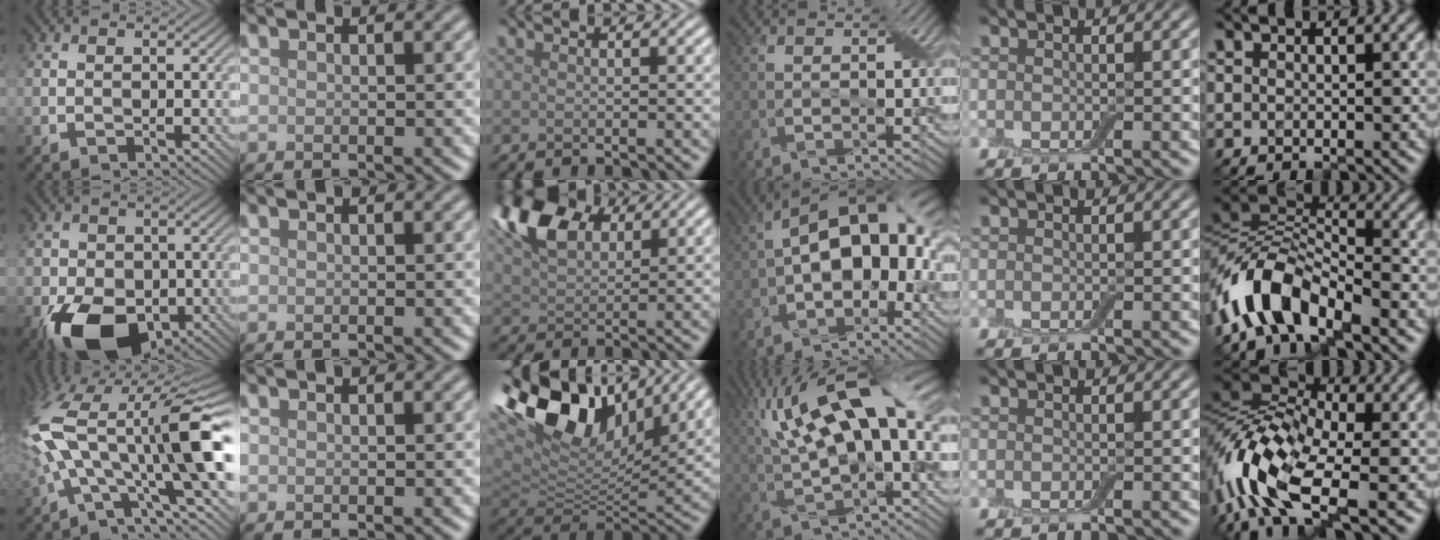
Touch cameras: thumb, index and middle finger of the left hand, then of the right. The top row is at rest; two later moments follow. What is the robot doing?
{"motion": "extract", "object": "airpods case & airpods"}